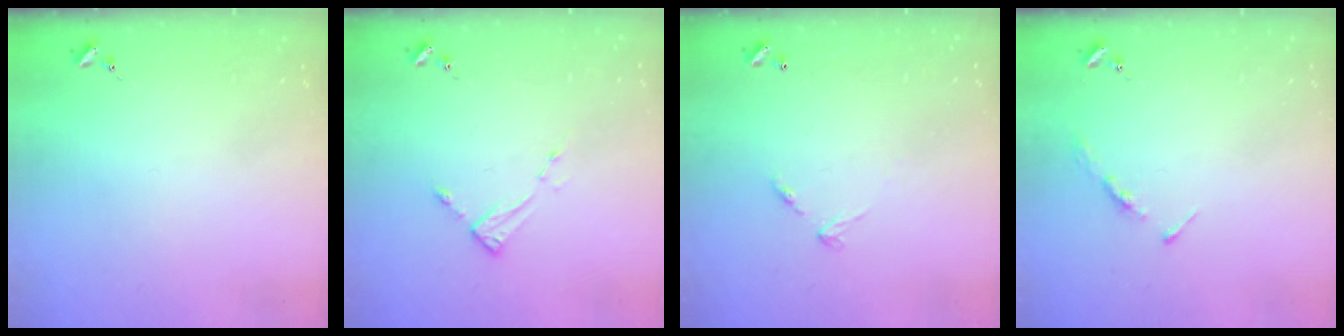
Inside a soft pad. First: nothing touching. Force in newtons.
{"total": 4.4, "press": 4.3, "slide": 0.5}
{"total": 6.0, "press": 6.0, "slide": 0.5}
{"total": 3.5, "press": 3.5, "slide": 0.4}